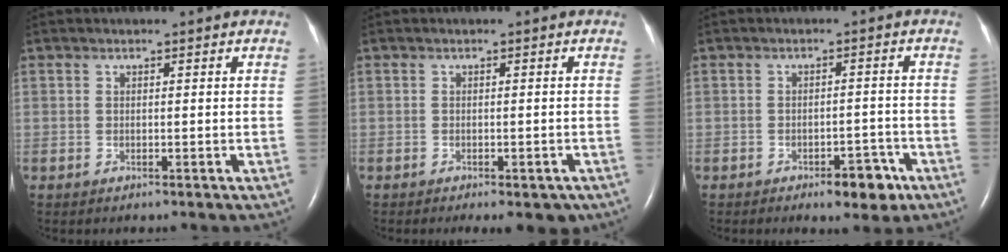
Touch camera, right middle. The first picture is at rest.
{"total": 4.6, "force": [-3.3, 1.9, 2.6], "torque": [-0.025, -0.004, -0.041]}
{"total": 4.8, "force": [-3.0, 2.0, 3.2], "torque": [-0.037, 0.003, -0.035]}